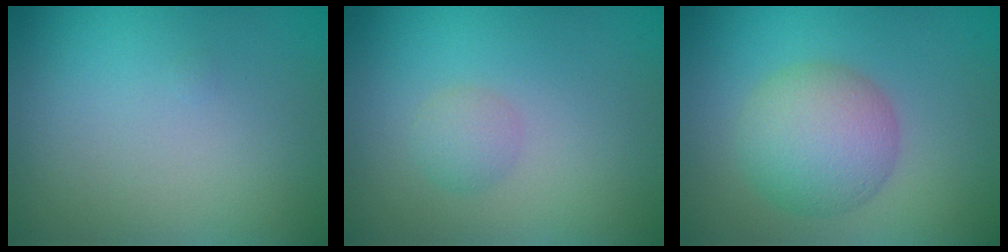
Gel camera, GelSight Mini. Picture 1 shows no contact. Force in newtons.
{"total": 1.4, "press": 1.4, "slide": 0.1}
{"total": 5.6, "press": 5.6, "slide": 0.2}